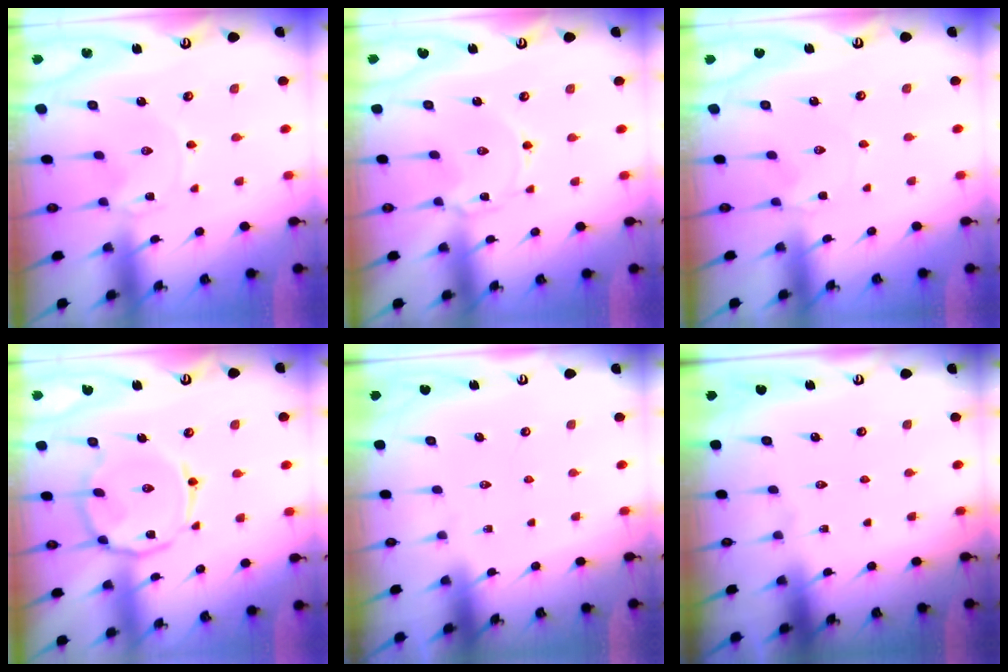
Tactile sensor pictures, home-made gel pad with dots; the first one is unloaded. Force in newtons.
{"total": 0.9, "press": 0.9, "slide": 0.2}
{"total": 1.4, "press": 1.4, "slide": 0.4}
{"total": 11.5, "press": 11.5, "slide": 0.8}
{"total": 0.0}
{"total": 0.0}